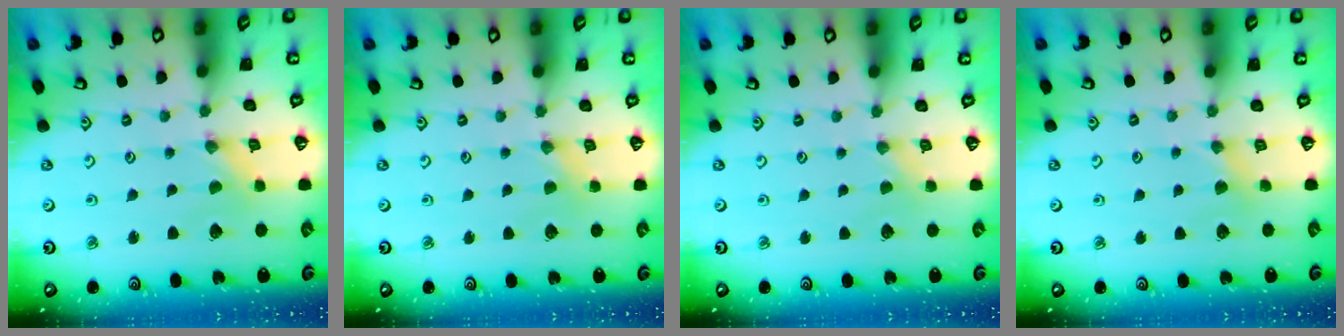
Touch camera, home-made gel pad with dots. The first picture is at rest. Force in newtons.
{"total": 2.6, "press": 2.6, "slide": 0.3}
{"total": 1.1, "press": 1.0, "slide": 0.2}
{"total": 2.5, "press": 2.5, "slide": 0.4}